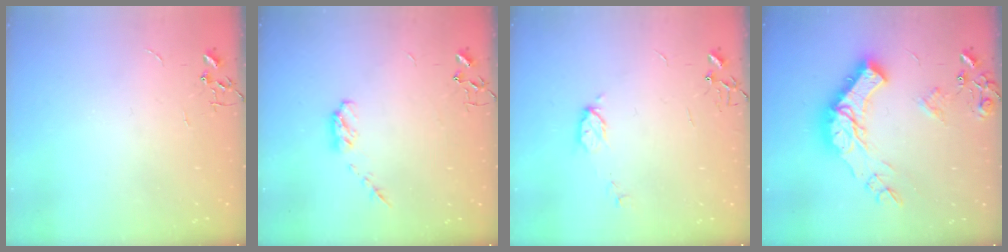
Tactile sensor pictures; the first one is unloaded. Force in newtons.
{"total": 6.0, "press": 6.0, "slide": 0.6}
{"total": 6.3, "press": 6.2, "slide": 0.9}
{"total": 23.2, "press": 23.0, "slide": 3.0}